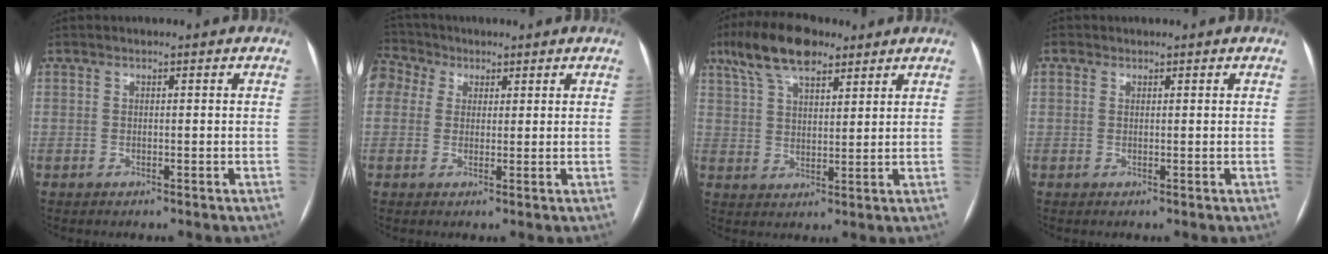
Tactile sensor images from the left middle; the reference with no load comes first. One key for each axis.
{"total": 5.4, "fx": 3.0, "fy": 4.4, "fz": 1.2, "tx": -0.043, "ty": 0.034, "tz": 0.064}
{"total": 10.8, "fx": 7.4, "fy": 3.9, "fz": 6.8, "tx": -0.134, "ty": 0.027, "tz": 0.136}
{"total": 2.3, "fx": -0.8, "fy": -1.6, "fz": -1.4, "tx": 0.045, "ty": -0.016, "tz": -0.018}